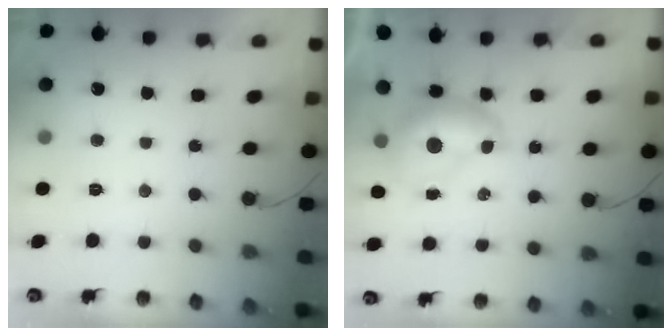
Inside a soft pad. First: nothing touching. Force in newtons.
{"total": 7.6, "press": 7.6, "slide": 0.2}